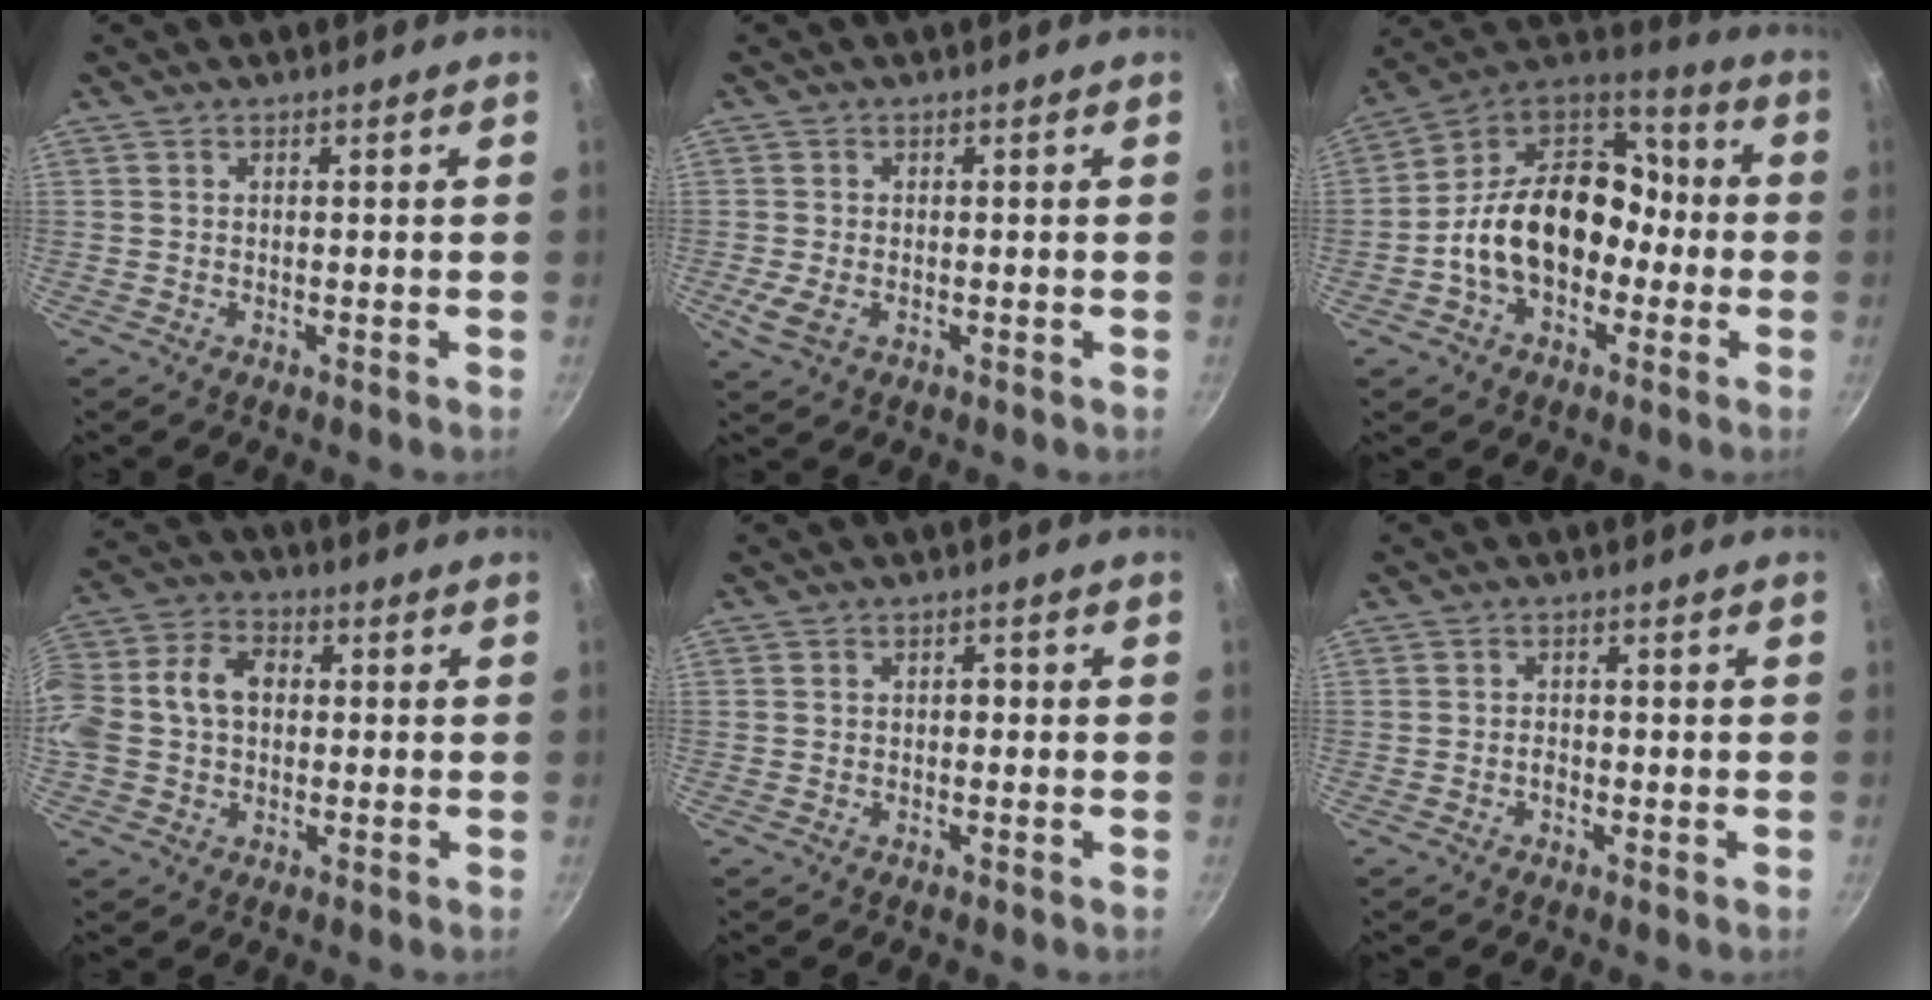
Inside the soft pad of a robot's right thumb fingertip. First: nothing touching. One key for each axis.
{"total": 3.7, "fx": -0.9, "fy": 2.3, "fz": 2.8, "tx": -0.055, "ty": -0.007, "tz": -0.016}
{"total": 19.5, "fx": -3.6, "fy": 14.0, "fz": 13.1, "tx": -0.180, "ty": 0.068, "tz": -0.072}
{"total": 14.1, "fx": 0.5, "fy": 10.6, "fz": 9.2, "tx": -0.173, "ty": 0.038, "tz": -0.004}
{"total": 1.3, "fx": -0.2, "fy": 0.9, "fz": 0.8, "tx": -0.011, "ty": 0.007, "tz": -0.005}
{"total": 1.2, "fx": -0.6, "fy": 0.7, "fz": 0.8, "tx": -0.015, "ty": 0.006, "tz": -0.013}